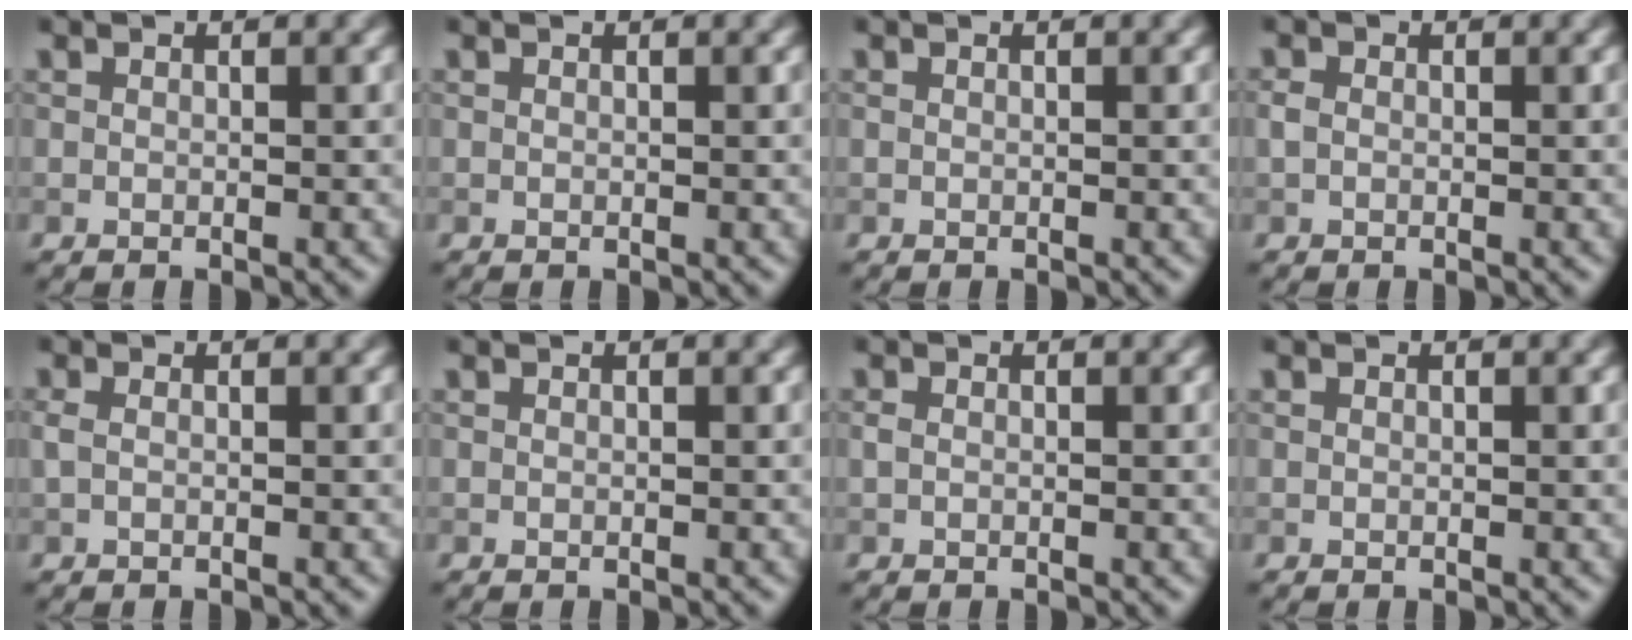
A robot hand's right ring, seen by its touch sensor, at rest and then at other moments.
{"total": 0.0}
{"total": 0.0}
{"total": 0.9, "force": [-0.2, 0.7, 0.5], "torque": [-0.011, 0.000, -0.005]}
{"total": 0.8, "force": [0.0, 0.4, 0.7], "torque": [-0.020, -0.001, -0.001]}
{"total": 0.0}
{"total": 0.5, "force": [-0.1, 0.3, 0.4], "torque": [-0.010, 0.000, -0.002]}
{"total": 0.0}